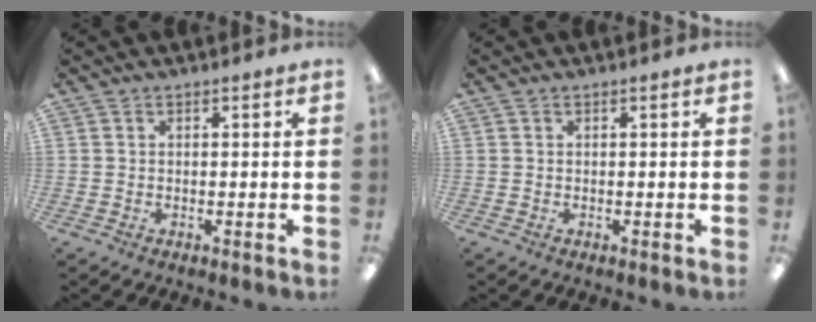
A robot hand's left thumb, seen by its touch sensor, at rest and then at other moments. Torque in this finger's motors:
{"motor_torque": [-0.07, 0.07, -0.12, 0.12, 0.00]}